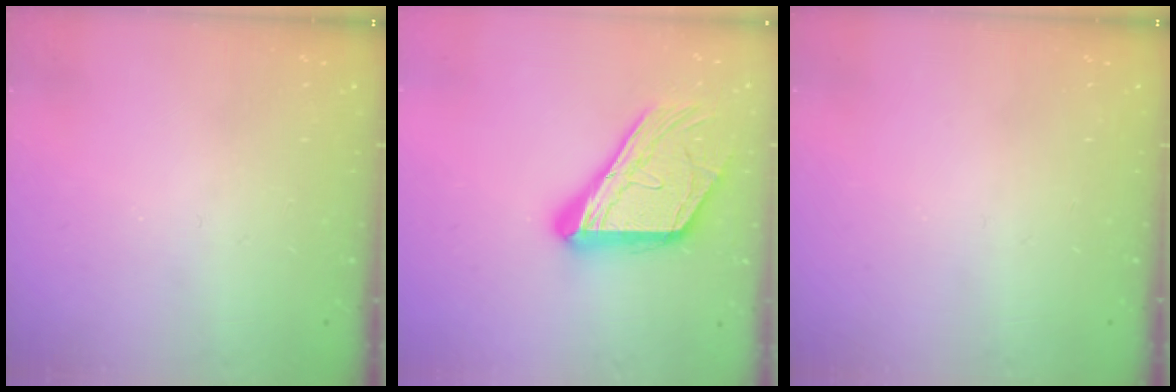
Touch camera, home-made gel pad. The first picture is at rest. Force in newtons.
{"total": 18.4, "press": 18.3, "slide": 1.6}
{"total": 0.0}